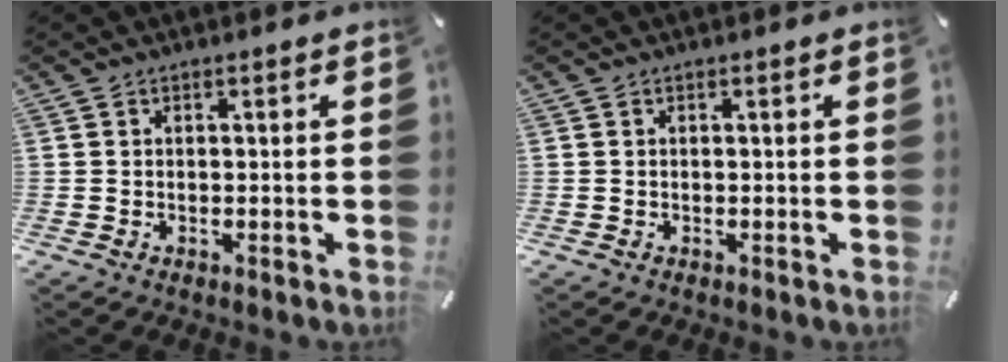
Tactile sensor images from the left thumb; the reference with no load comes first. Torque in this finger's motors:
{"motor_torque": [-0.09, -0.09, -0.02, 0.01, 0.00]}